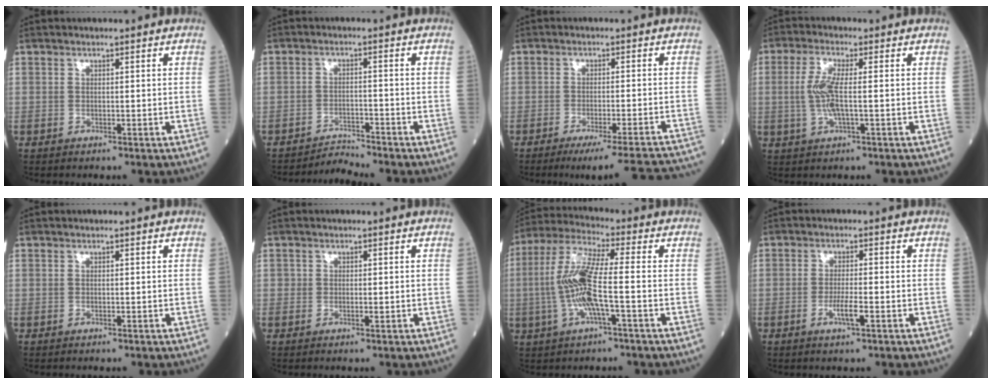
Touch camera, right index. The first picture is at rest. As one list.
[{"total": 3.2, "force": [-2.8, -0.9, -1.1], "torque": [0.023, -0.008, -0.045]}, {"total": 18.0, "force": [-17.0, -0.2, 6.1], "torque": [-0.032, -0.015, -0.209]}, {"total": 5.5, "force": [-0.1, 1.0, 5.4], "torque": [-0.124, 0.000, -0.006]}, {"total": 0.0}, {"total": 1.0, "force": [-0.1, 0.6, 0.8], "torque": [-0.011, -0.001, -0.003]}, {"total": 11.1, "force": [-1.7, 1.0, 10.9], "torque": [-0.235, 0.009, -0.041]}, {"total": 3.4, "force": [-1.3, 0.2, 3.1], "torque": [-0.061, -0.003, -0.024]}]